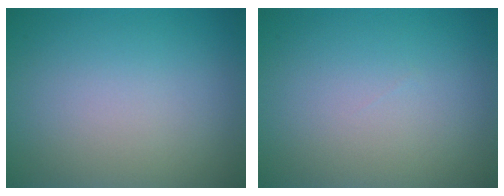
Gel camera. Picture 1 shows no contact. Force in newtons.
{"total": 0.0}